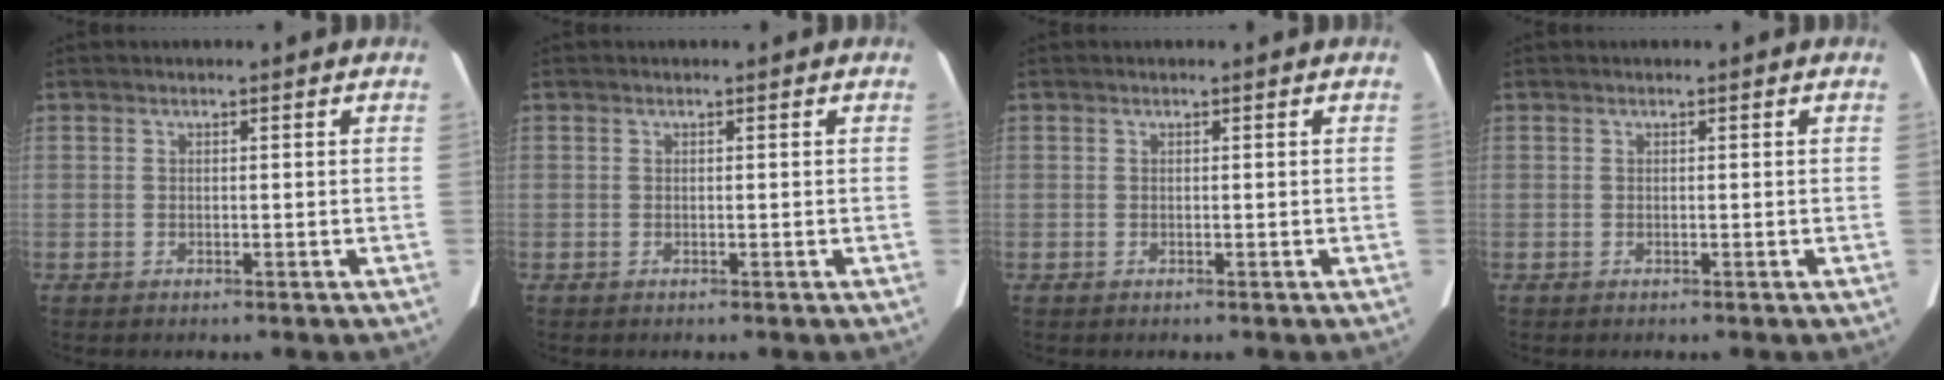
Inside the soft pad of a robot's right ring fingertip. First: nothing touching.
{"total": 0.0}
{"total": 0.0}
{"total": 0.0}